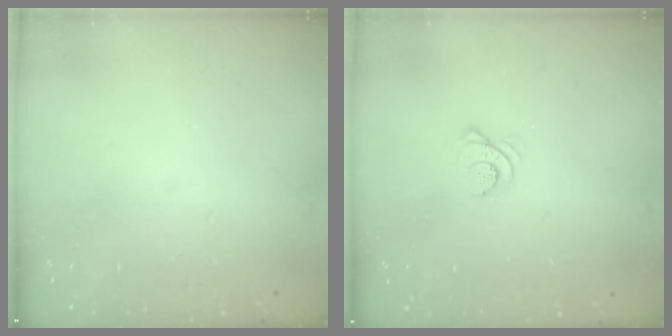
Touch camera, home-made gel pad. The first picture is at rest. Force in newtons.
{"total": 3.3, "press": 3.2, "slide": 0.4}